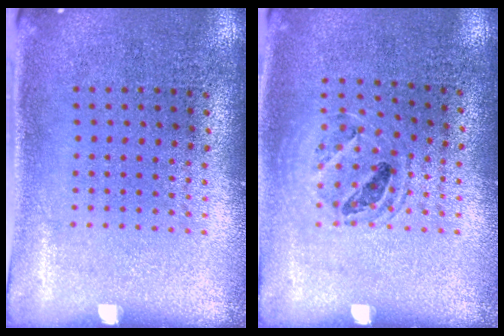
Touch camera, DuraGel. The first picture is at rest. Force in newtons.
{"total": 1.0, "press": 1.0, "slide": 0.2}